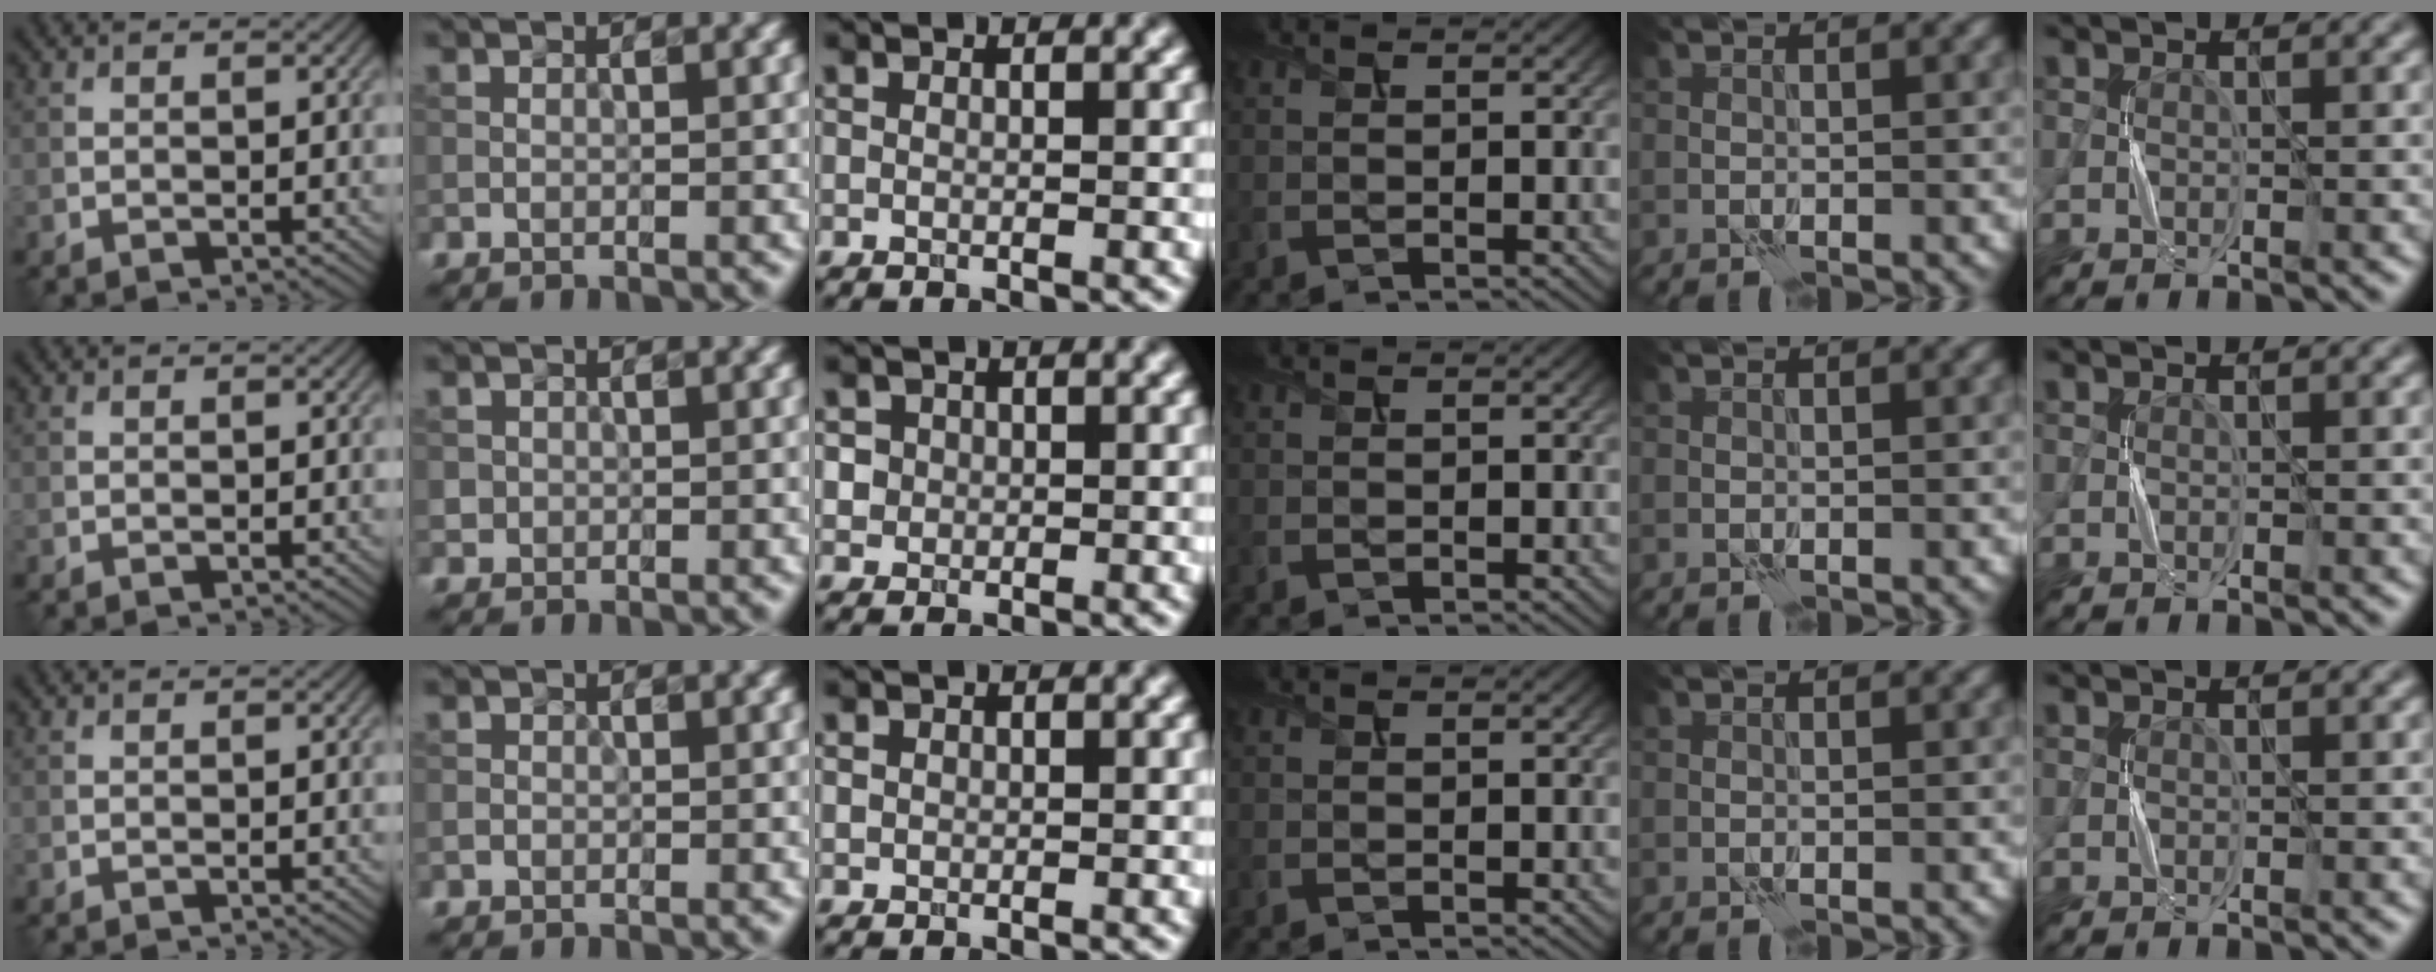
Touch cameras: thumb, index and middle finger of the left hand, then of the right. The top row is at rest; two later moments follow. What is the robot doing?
{"motion": "press", "object": "button"}